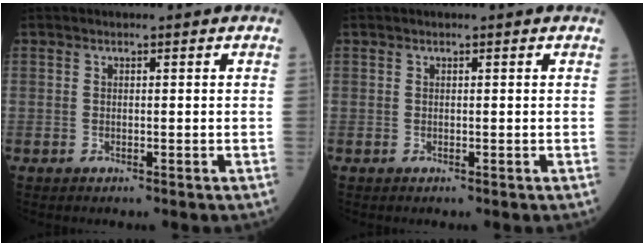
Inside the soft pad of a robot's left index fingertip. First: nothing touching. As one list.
[{"total": 0.0}]